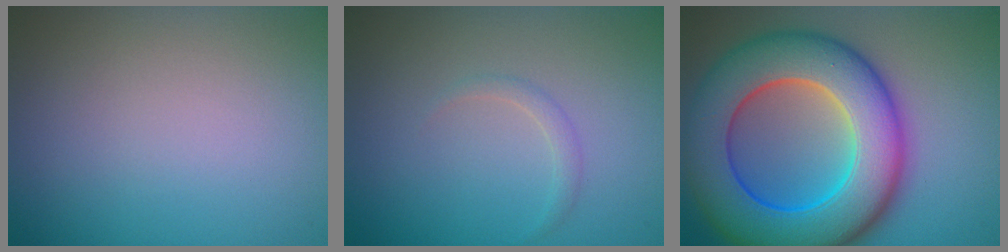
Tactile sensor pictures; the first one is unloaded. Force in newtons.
{"total": 0.9, "press": 0.9, "slide": 0.0}
{"total": 13.3, "press": 13.3, "slide": 0.4}